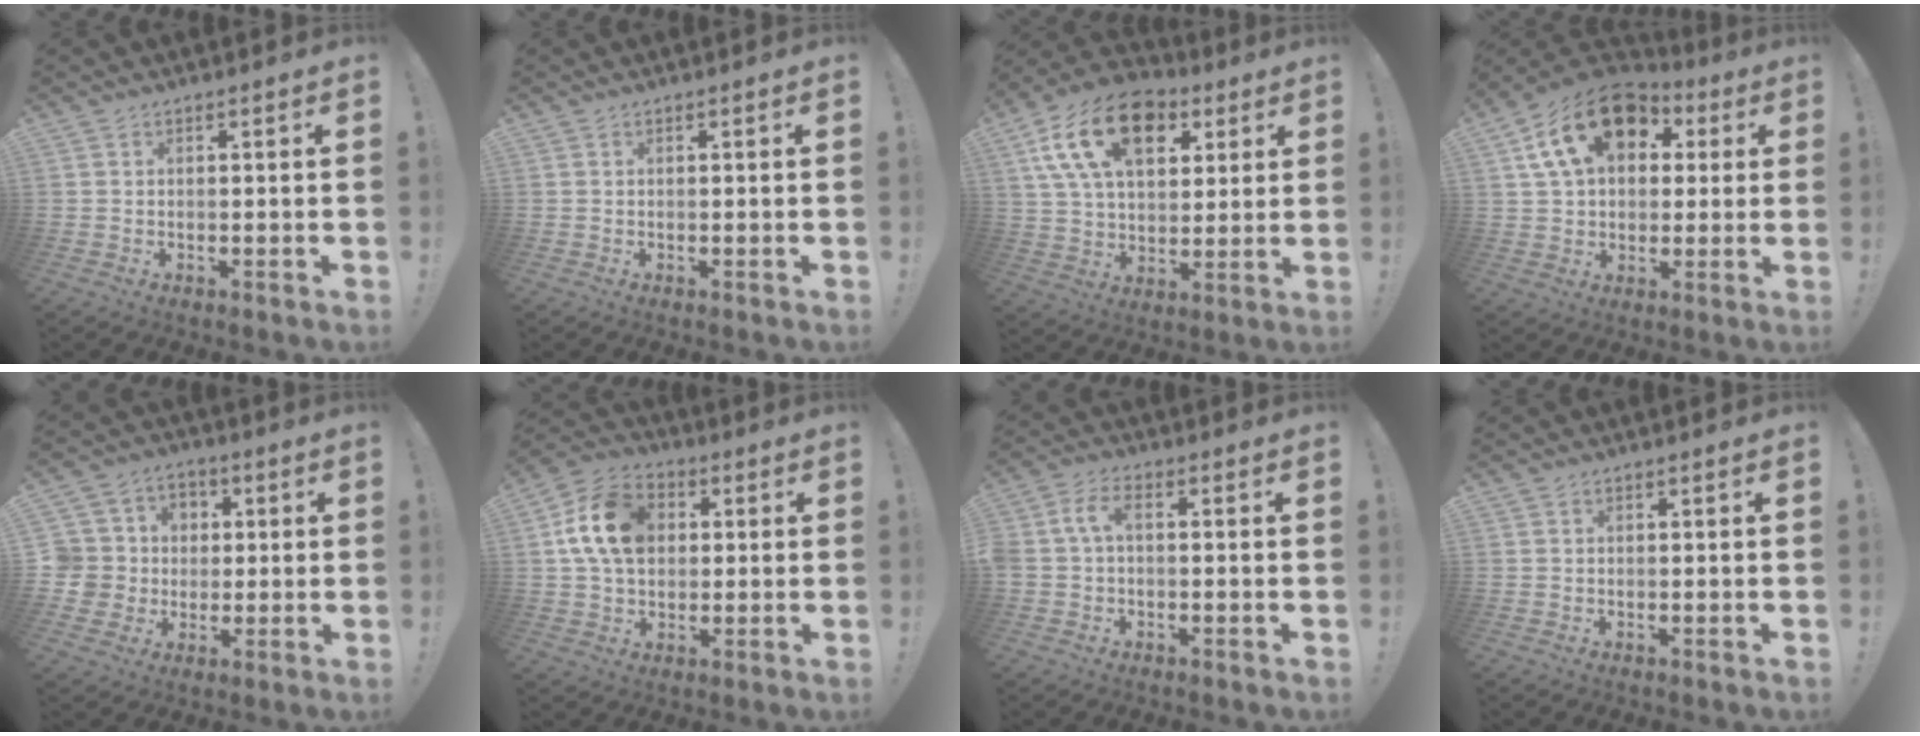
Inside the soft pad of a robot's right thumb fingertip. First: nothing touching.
{"total": 0.0}
{"total": 20.3, "force": [8.8, 12.7, 13.2], "torque": [-0.220, -0.030, 0.158]}
{"total": 18.9, "force": [7.8, 12.7, 11.6], "torque": [-0.192, -0.020, 0.141]}
{"total": 10.2, "force": [0.1, 9.9, 2.6], "torque": [-0.042, 0.004, 0.011]}
{"total": 15.8, "force": [3.3, 11.6, 10.2], "torque": [-0.169, 0.004, 0.068]}
{"total": 5.5, "force": [0.0, 3.2, 4.5], "torque": [-0.106, 0.010, -0.003]}
{"total": 0.0}